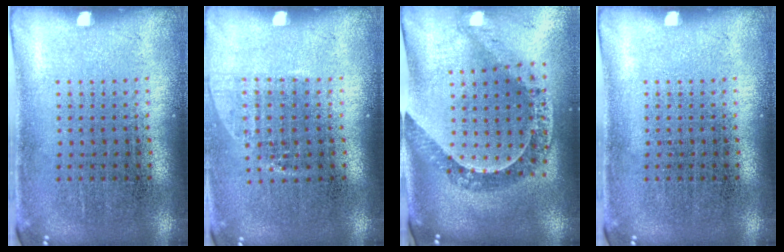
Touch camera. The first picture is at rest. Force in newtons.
{"total": 1.0, "press": 0.9, "slide": 0.6}
{"total": 1.1, "press": 1.1, "slide": 0.3}
{"total": 0.0}